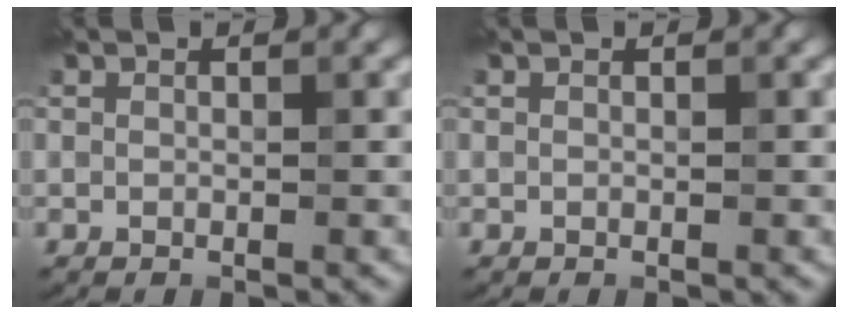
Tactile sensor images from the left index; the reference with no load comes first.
{"total": 0.0}